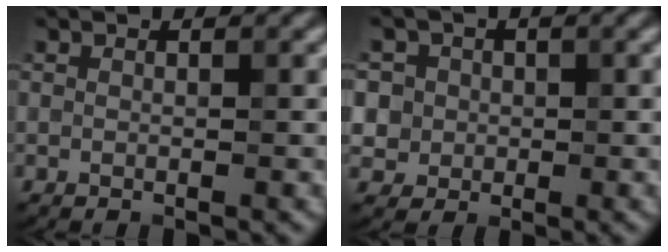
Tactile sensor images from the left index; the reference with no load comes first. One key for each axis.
{"total": 5.3, "fx": 1.3, "fy": 4.9, "fz": 1.6, "tx": -0.028, "ty": 0.028, "tz": 0.005}